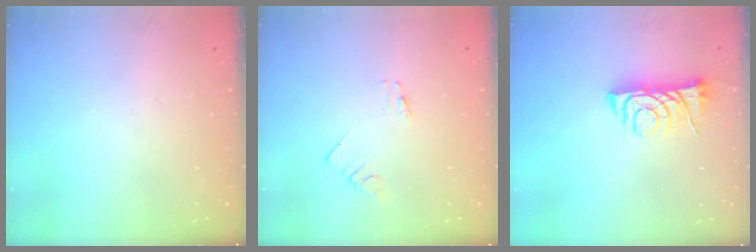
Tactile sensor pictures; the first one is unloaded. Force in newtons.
{"total": 0.0}
{"total": 7.6, "press": 7.5, "slide": 1.0}